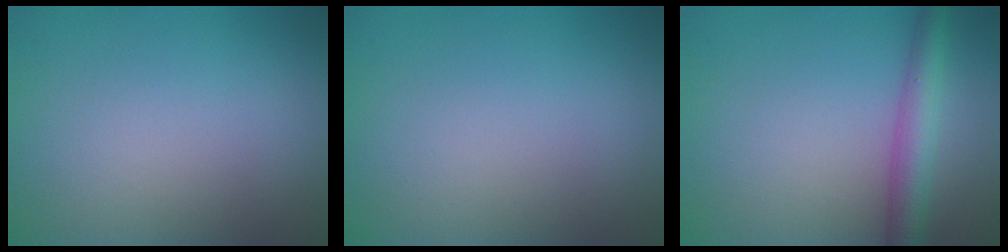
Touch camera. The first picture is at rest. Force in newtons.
{"total": 0.0}
{"total": 3.7, "press": 3.7, "slide": 0.1}